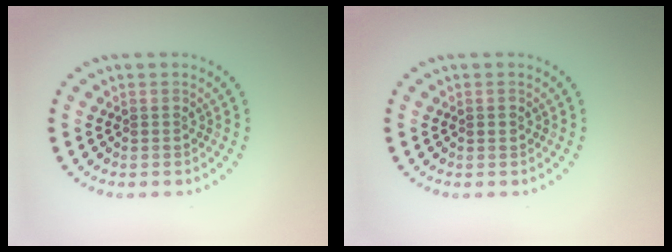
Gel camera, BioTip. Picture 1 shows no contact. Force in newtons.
{"total": 0.7, "press": 0.7, "slide": 0.1}